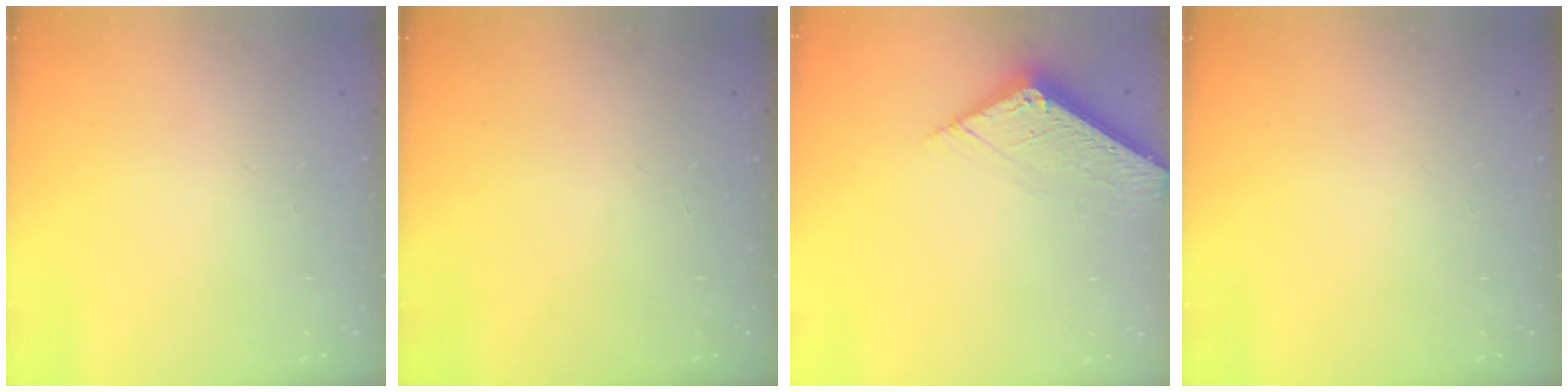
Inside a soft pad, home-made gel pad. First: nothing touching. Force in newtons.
{"total": 0.0}
{"total": 7.9, "press": 7.9, "slide": 0.4}
{"total": 0.0}